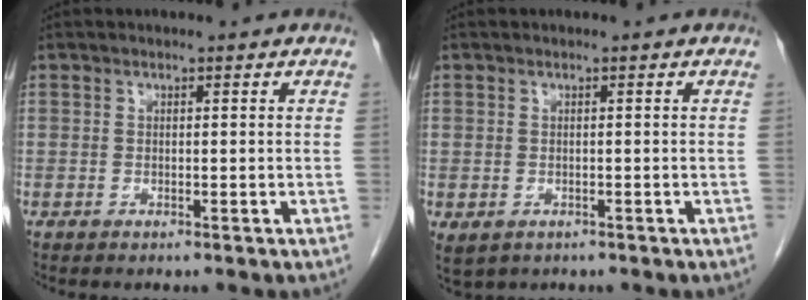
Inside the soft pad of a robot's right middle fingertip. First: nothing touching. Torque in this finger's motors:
{"motor_torque": [0.49, -0.24, 0.23, 0.04]}